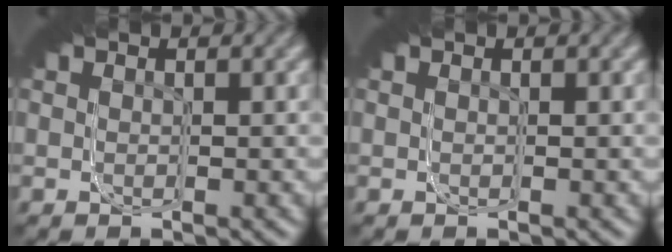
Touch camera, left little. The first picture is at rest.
{"total": 0.0}